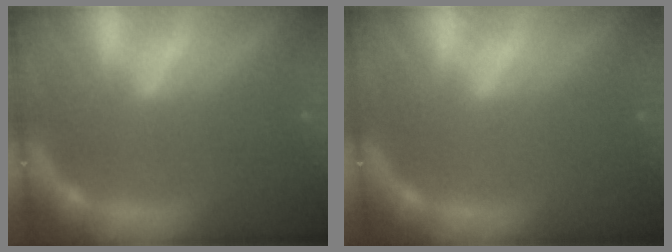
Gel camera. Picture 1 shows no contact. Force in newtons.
{"total": 0.0}